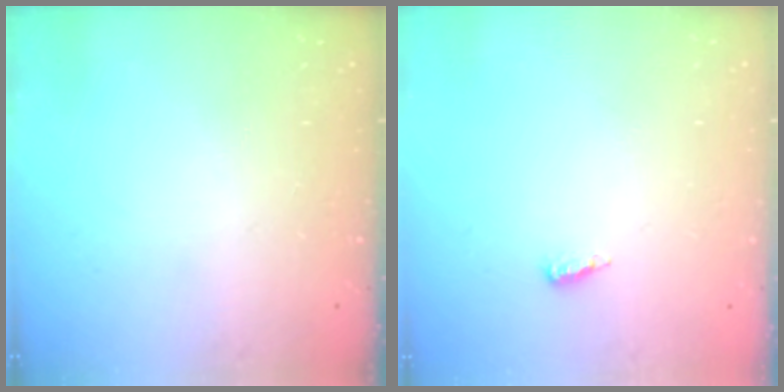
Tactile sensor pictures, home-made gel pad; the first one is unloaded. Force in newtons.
{"total": 4.3, "press": 4.2, "slide": 0.9}